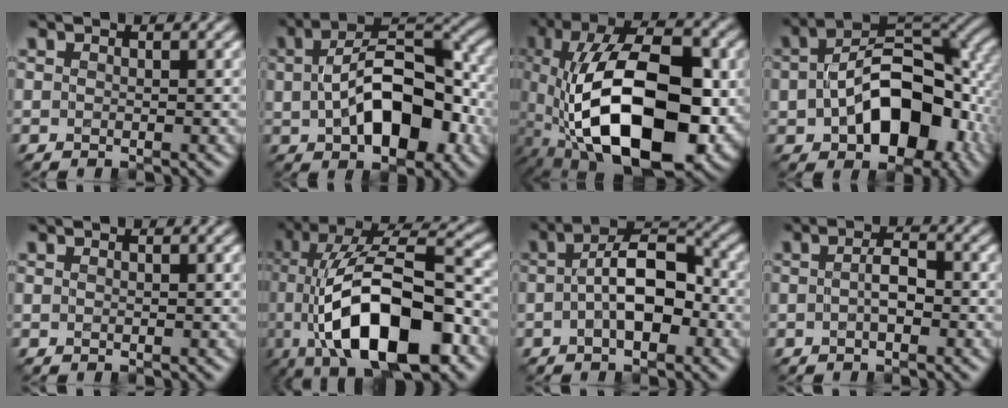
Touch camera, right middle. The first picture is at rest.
{"total": 10.5, "force": [-1.0, 6.0, 8.6], "torque": [-0.140, 0.005, -0.014]}
{"total": 17.2, "force": [-3.0, 9.0, 14.3], "torque": [-0.256, -0.013, -0.048]}
{"total": 13.2, "force": [-2.0, 8.3, 10.1], "torque": [-0.154, -0.007, -0.032]}
{"total": 0.0}
{"total": 14.1, "force": [-4.2, 5.5, 12.3], "torque": [-0.198, 0.004, -0.078]}
{"total": 6.4, "force": [-1.2, 3.2, 5.4], "torque": [-0.093, 0.008, -0.028]}
{"total": 2.2, "force": [-0.6, 1.0, 1.8], "torque": [-0.041, 0.001, -0.015]}